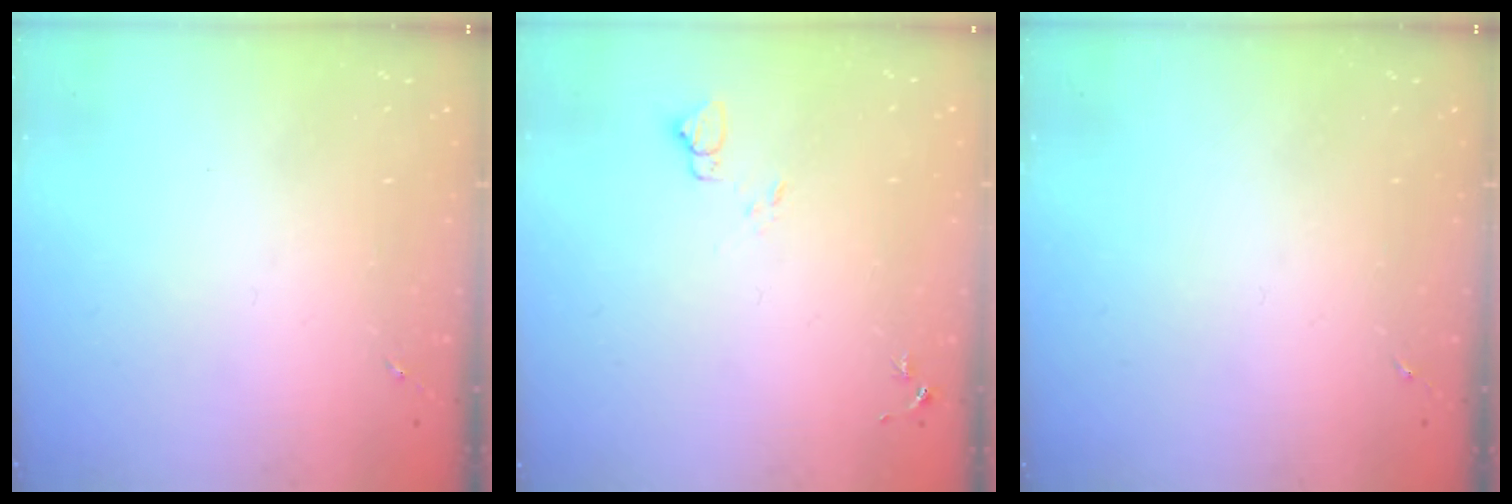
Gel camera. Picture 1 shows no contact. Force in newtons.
{"total": 4.5, "press": 4.5, "slide": 0.4}
{"total": 0.0}